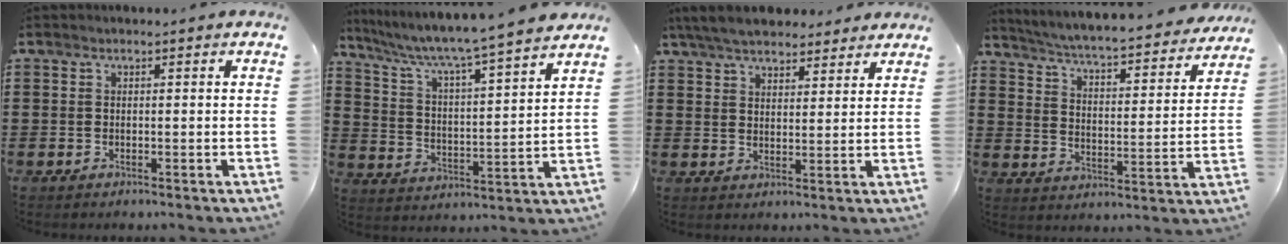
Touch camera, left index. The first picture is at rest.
{"total": 4.9, "force": [4.4, -0.5, 2.2], "torque": [-0.068, -0.043, 0.062]}
{"total": 6.1, "force": [5.5, 1.7, 2.0], "torque": [-0.057, -0.010, 0.104]}
{"total": 4.5, "force": [4.3, -0.4, 1.4], "torque": [-0.051, -0.040, 0.063]}